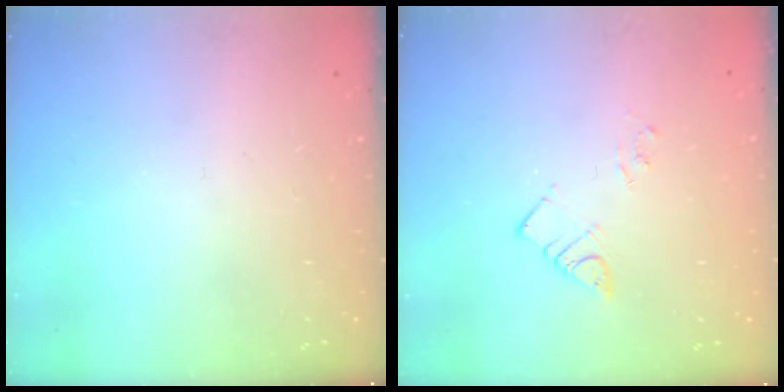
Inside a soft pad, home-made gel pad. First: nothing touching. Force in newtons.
{"total": 4.0, "press": 3.9, "slide": 0.5}